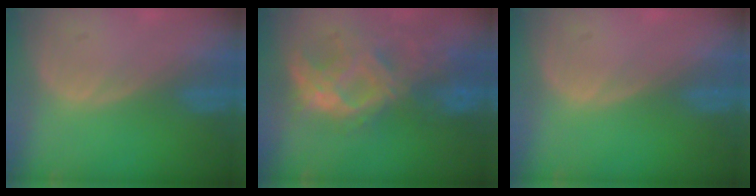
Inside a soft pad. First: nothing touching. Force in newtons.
{"total": 10.5, "press": 9.2, "slide": 5.0}
{"total": 0.0}